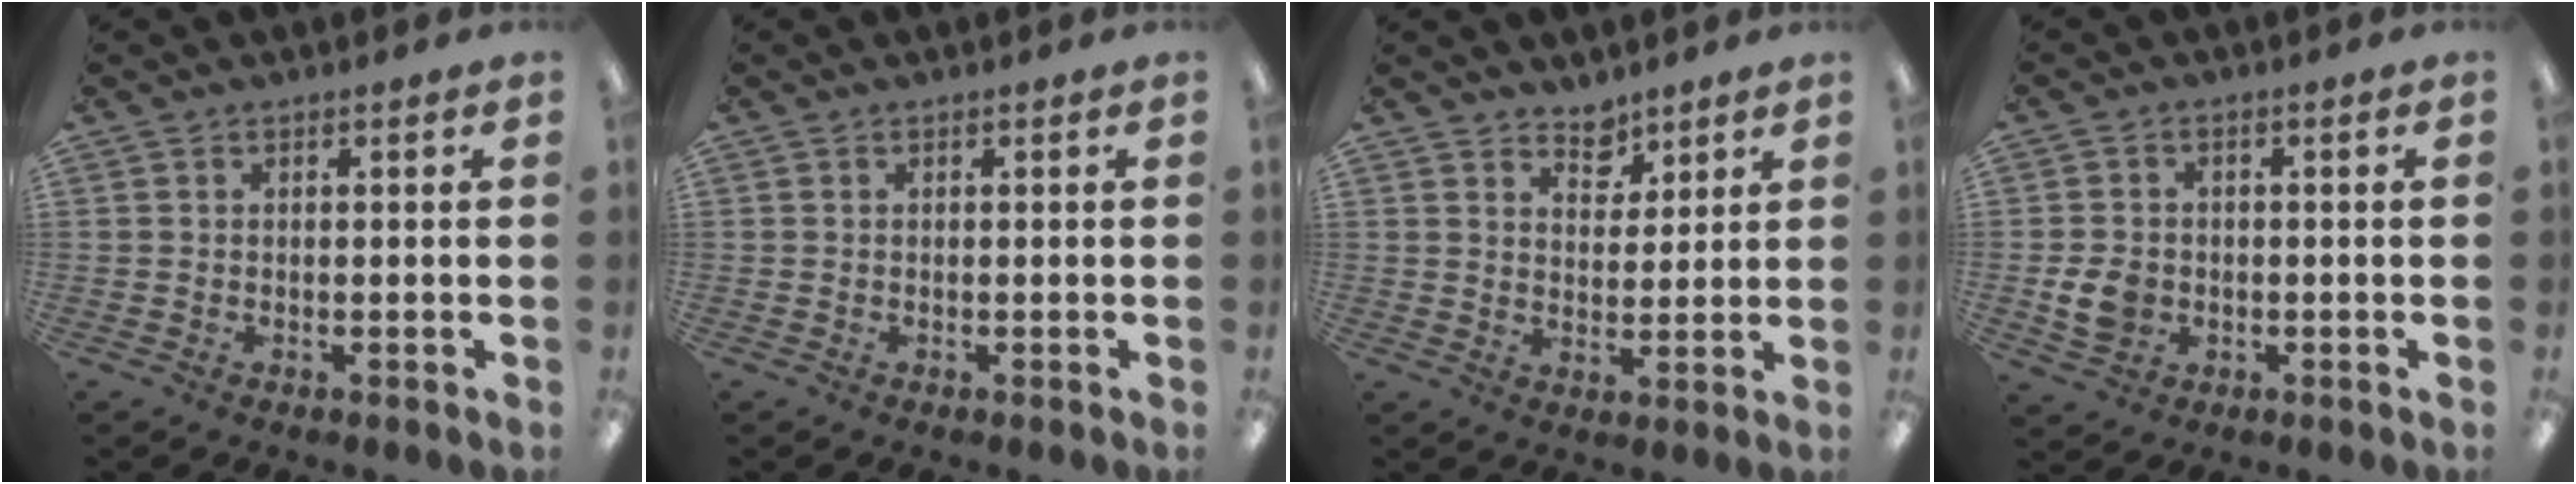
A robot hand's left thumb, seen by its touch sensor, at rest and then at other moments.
{"total": 0.0}
{"total": 5.3, "force": [4.5, 2.7, 0.5], "torque": [0.005, -0.032, 0.080]}
{"total": 6.2, "force": [-1.1, 5.2, 3.2], "torque": [-0.052, 0.004, -0.018]}